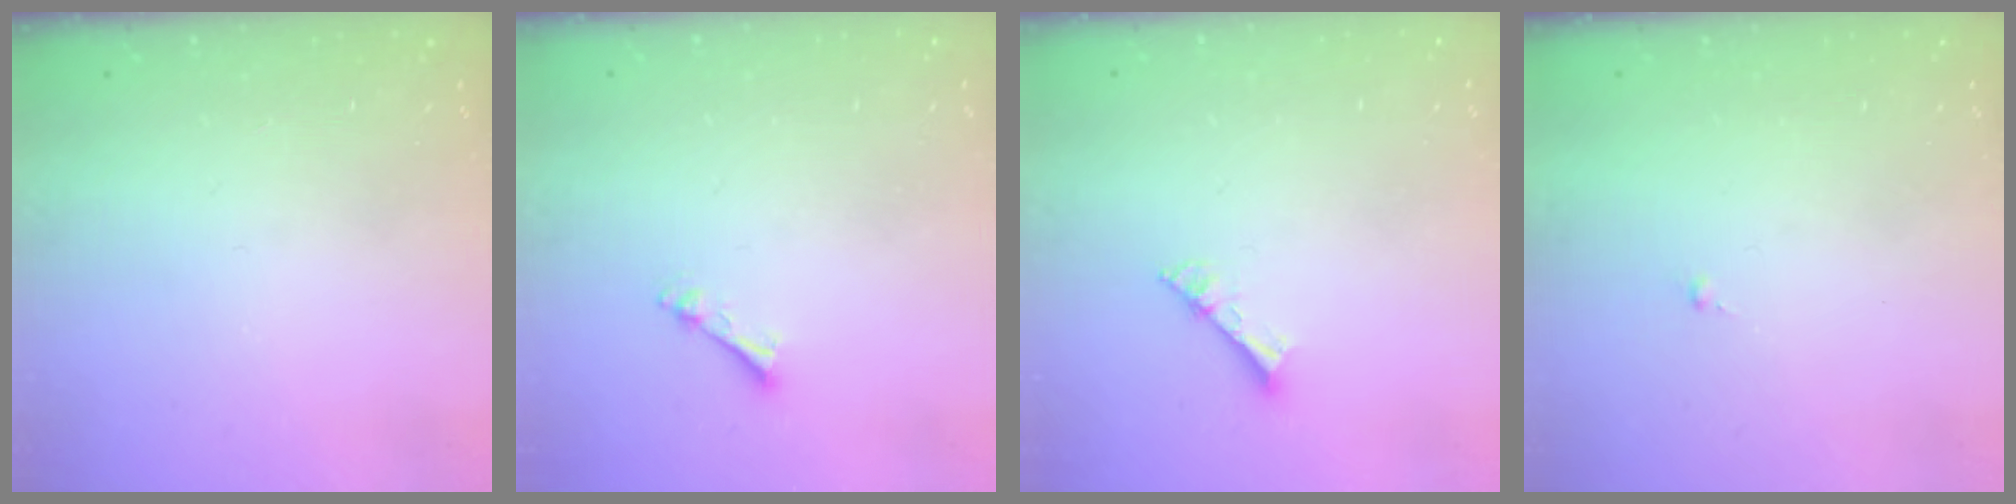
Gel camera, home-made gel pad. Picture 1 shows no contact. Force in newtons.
{"total": 2.5, "press": 2.5, "slide": 0.4}
{"total": 3.0, "press": 3.0, "slide": 0.4}
{"total": 0.0}